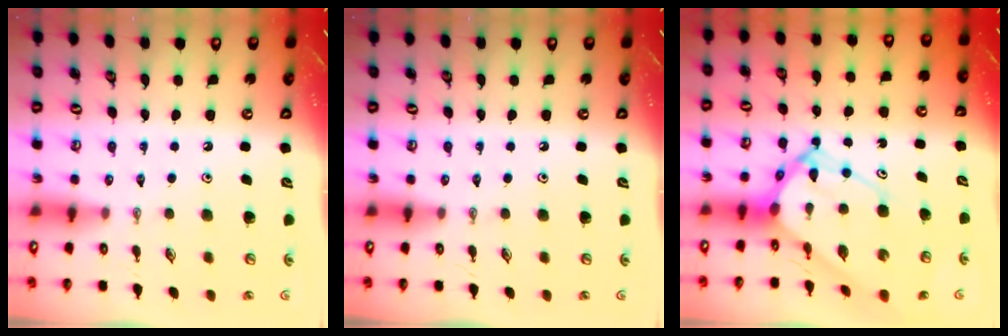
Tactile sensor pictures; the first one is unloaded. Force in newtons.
{"total": 0.0}
{"total": 14.4, "press": 14.4, "slide": 1.4}